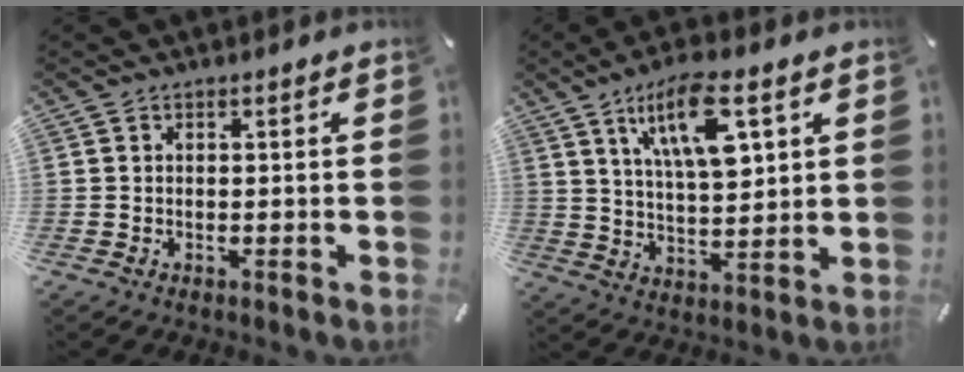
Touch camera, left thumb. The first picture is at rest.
{"total": 14.0, "force": [6.6, 5.6, 11.0], "torque": [-0.181, -0.011, 0.111]}